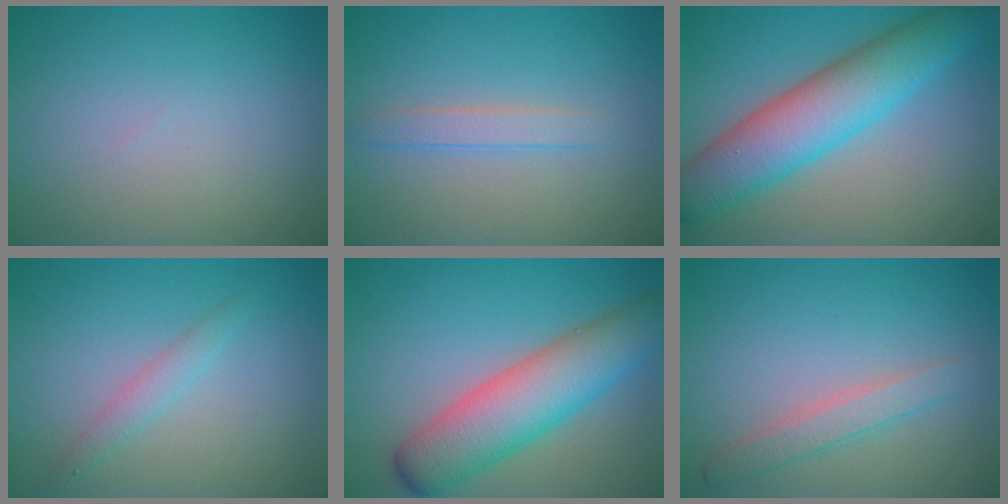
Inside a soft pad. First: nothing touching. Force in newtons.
{"total": 1.8, "press": 1.7, "slide": 0.2}
{"total": 8.6, "press": 8.6, "slide": 0.2}
{"total": 1.6, "press": 1.6, "slide": 0.0}
{"total": 8.2, "press": 8.2, "slide": 0.2}
{"total": 2.3, "press": 2.3, "slide": 0.1}